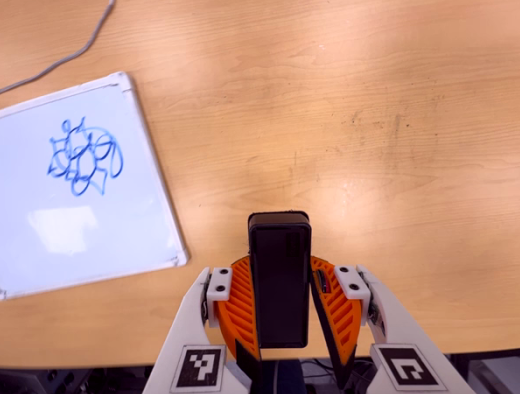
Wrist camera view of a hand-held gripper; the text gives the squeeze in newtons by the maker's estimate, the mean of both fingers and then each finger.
{"total": 6.4, "left": 5.8, "right": 7.0}